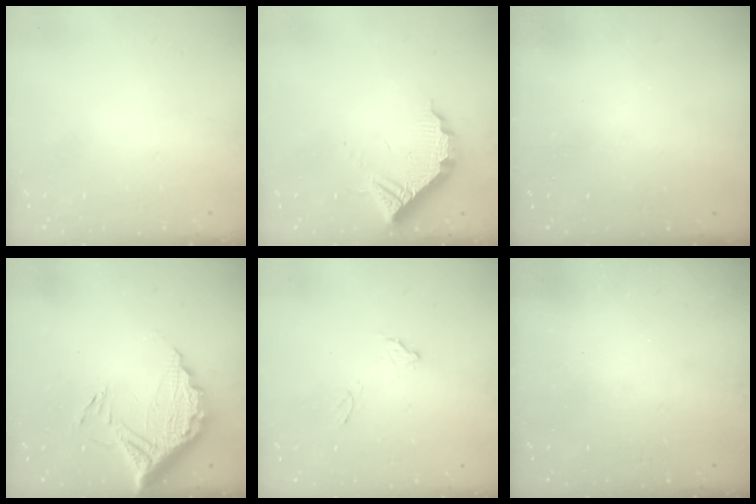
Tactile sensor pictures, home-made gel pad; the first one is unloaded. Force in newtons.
{"total": 10.5, "press": 10.4, "slide": 0.8}
{"total": 2.9, "press": 2.9, "slide": 0.3}
{"total": 14.7, "press": 14.7, "slide": 1.2}
{"total": 8.7, "press": 8.6, "slide": 0.6}
{"total": 3.2, "press": 3.1, "slide": 0.8}